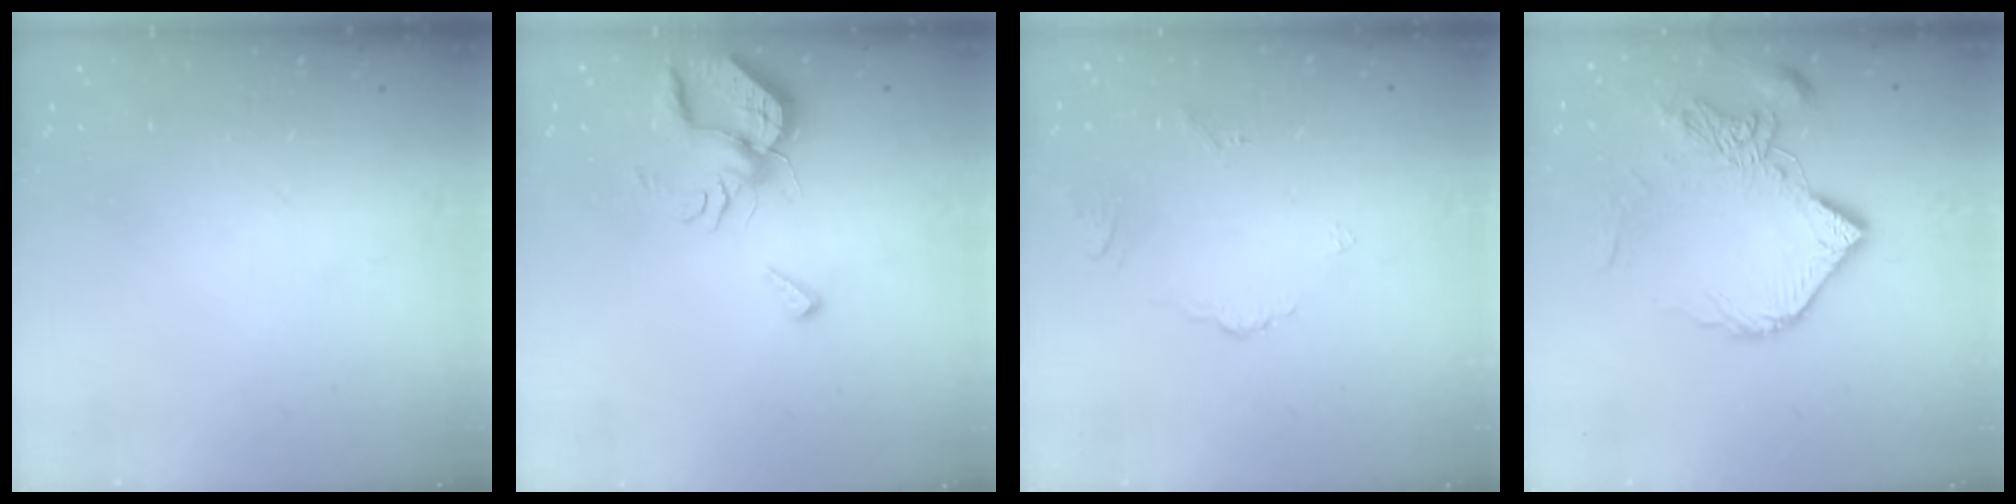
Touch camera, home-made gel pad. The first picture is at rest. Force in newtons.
{"total": 7.5, "press": 7.5, "slide": 0.6}
{"total": 2.8, "press": 2.7, "slide": 0.6}
{"total": 14.0, "press": 13.9, "slide": 1.8}